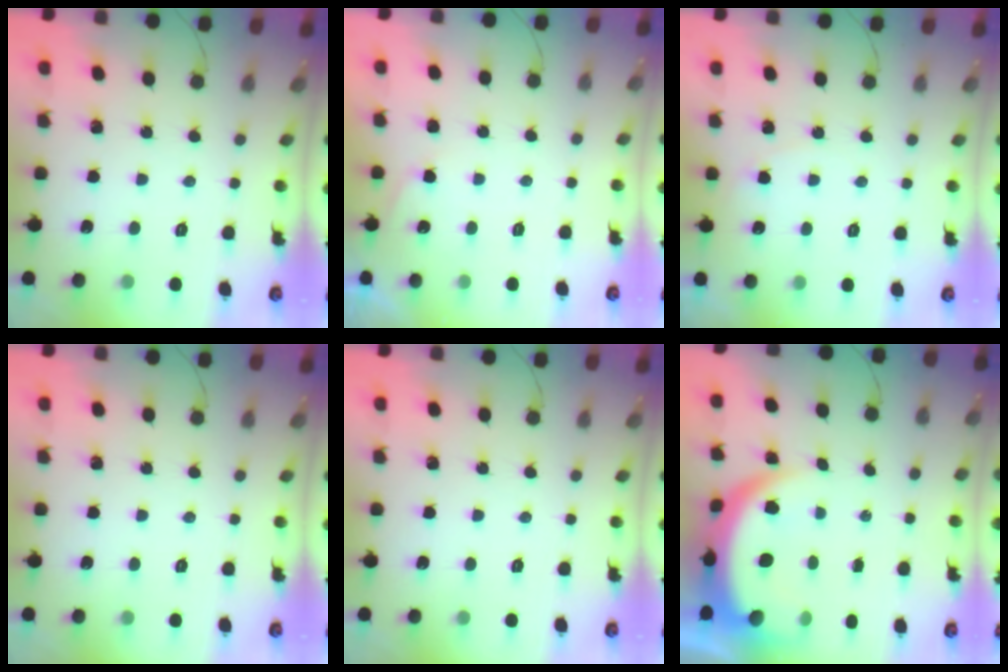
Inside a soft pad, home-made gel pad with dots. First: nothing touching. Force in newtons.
{"total": 3.8, "press": 3.3, "slide": 1.9}
{"total": 2.7, "press": 2.7, "slide": 0.2}
{"total": 0.0}
{"total": 0.0}
{"total": 9.6, "press": 9.6, "slide": 1.1}